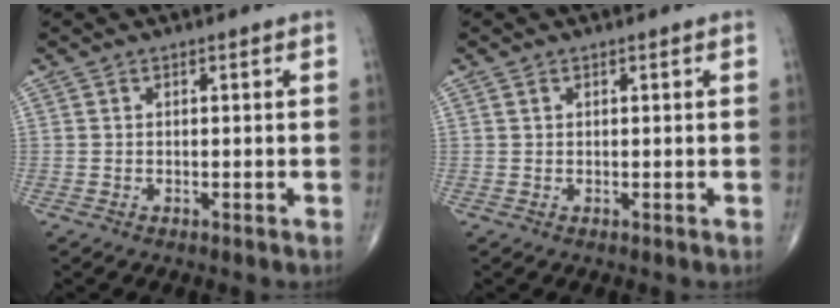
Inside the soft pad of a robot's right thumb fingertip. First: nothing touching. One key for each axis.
{"total": 0.5, "fx": 0.3, "fy": 0.4, "fz": 0.2, "tx": -0.004, "ty": 0.001, "tz": 0.006}